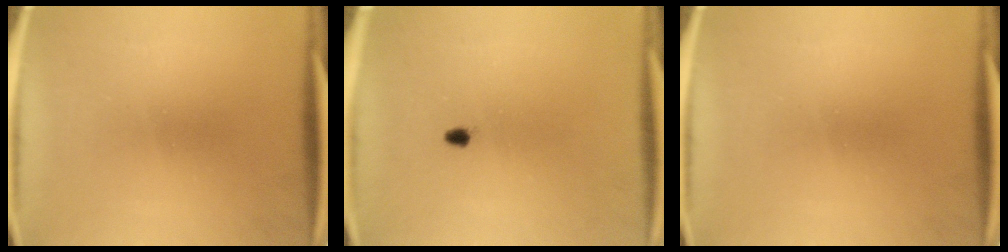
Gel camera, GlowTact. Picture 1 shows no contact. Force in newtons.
{"total": 0.9}
{"total": 0.0}